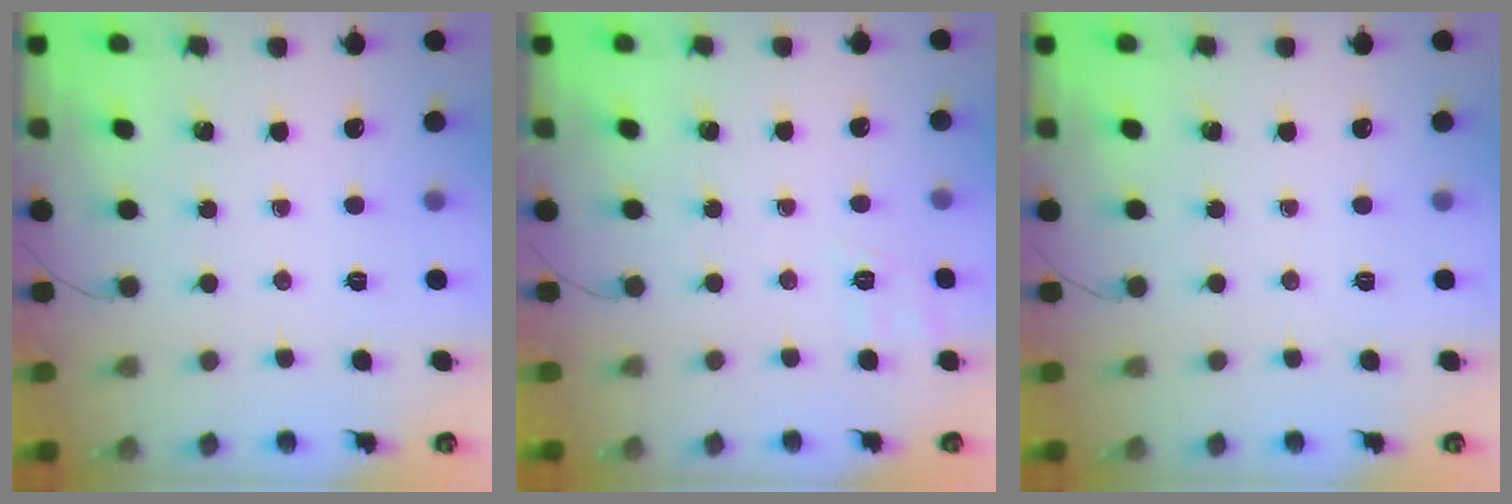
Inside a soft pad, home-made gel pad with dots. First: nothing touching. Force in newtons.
{"total": 2.5, "press": 1.6, "slide": 1.9}
{"total": 0.0}